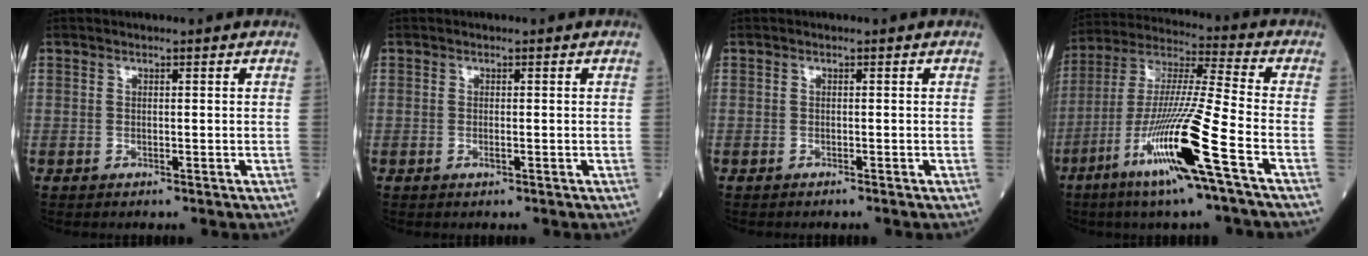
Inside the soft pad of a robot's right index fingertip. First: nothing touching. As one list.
[{"total": 0.5, "force": [-0.3, 0.1, 0.5], "torque": [-0.011, -0.001, -0.005]}, {"total": 0.9, "force": [-0.8, -0.1, 0.4], "torque": [-0.002, 0.001, -0.011]}, {"total": 16.7, "force": [-7.5, -1.1, 14.8], "torque": [-0.302, -0.024, -0.145]}]